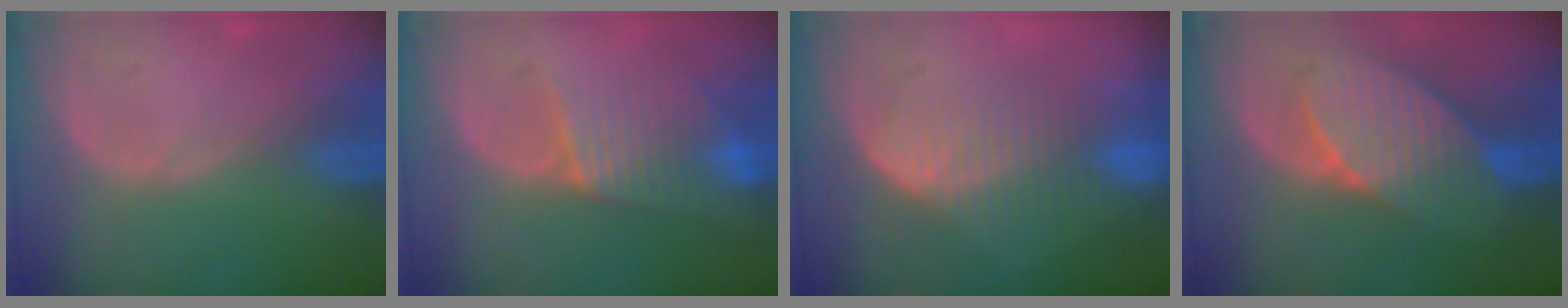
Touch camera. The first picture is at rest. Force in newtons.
{"total": 6.9, "press": 6.7, "slide": 1.7}
{"total": 7.7, "press": 7.4, "slide": 2.2}
{"total": 8.2, "press": 8.2, "slide": 0.3}